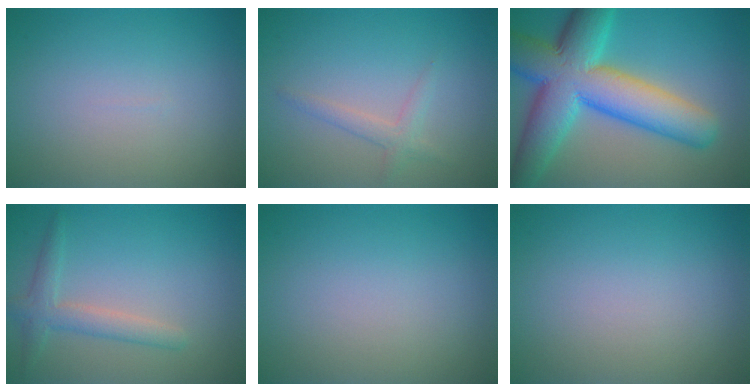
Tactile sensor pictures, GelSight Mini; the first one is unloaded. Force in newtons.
{"total": 1.6, "press": 1.6, "slide": 0.1}
{"total": 12.5, "press": 12.5, "slide": 0.7}
{"total": 2.6, "press": 2.6, "slide": 0.1}
{"total": 0.0}
{"total": 0.0}